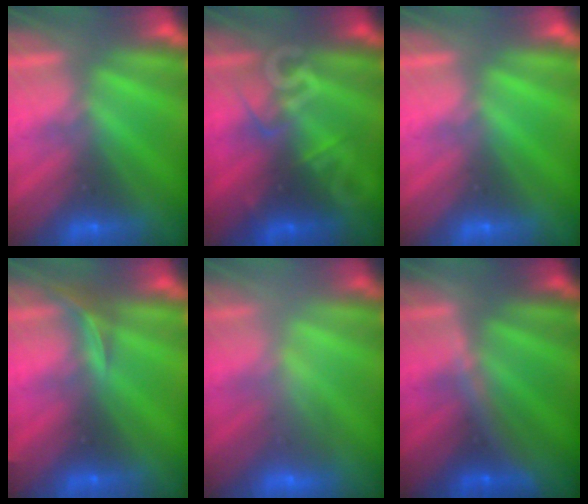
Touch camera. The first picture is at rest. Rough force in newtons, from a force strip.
{"total": 2.8}
{"total": 0.0}
{"total": 2.9}
{"total": 2.3}
{"total": 3.4}